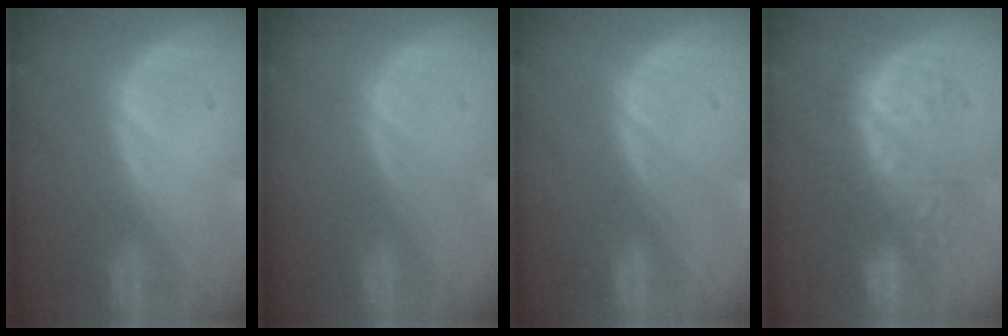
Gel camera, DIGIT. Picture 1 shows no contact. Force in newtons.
{"total": 0.0}
{"total": 0.0}
{"total": 8.9, "press": 8.6, "slide": 2.0}